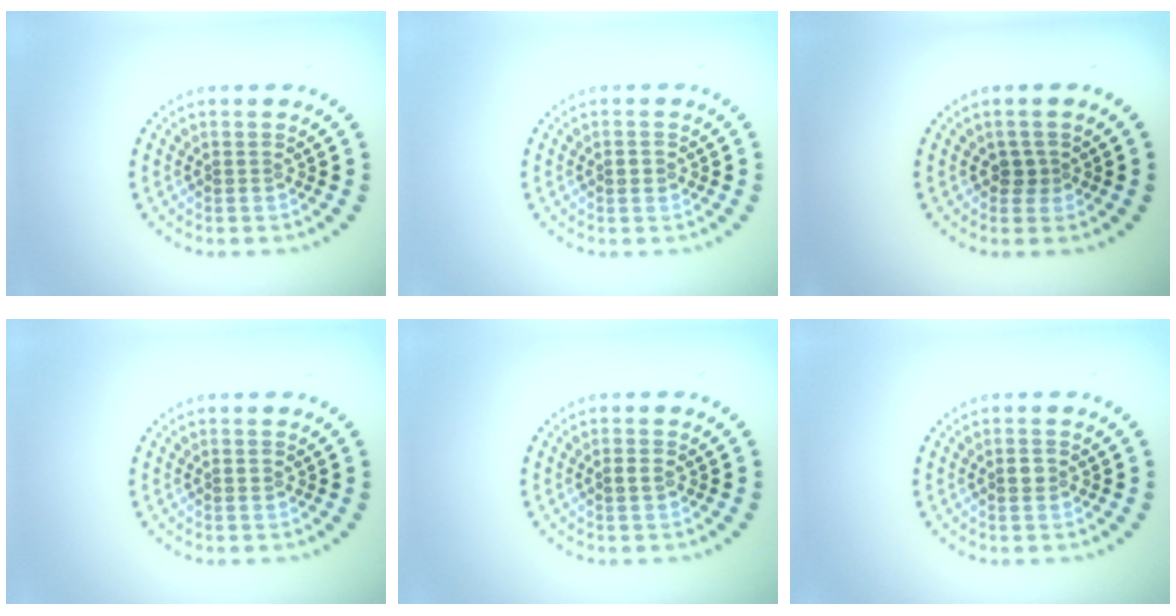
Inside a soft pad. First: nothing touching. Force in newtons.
{"total": 0.9, "press": 0.9, "slide": 0.1}
{"total": 1.2, "press": 0.9, "slide": 0.8}
{"total": 0.6, "press": 0.6, "slide": 0.1}
{"total": 1.0, "press": 1.0, "slide": 0.1}
{"total": 1.3, "press": 1.3, "slide": 0.3}